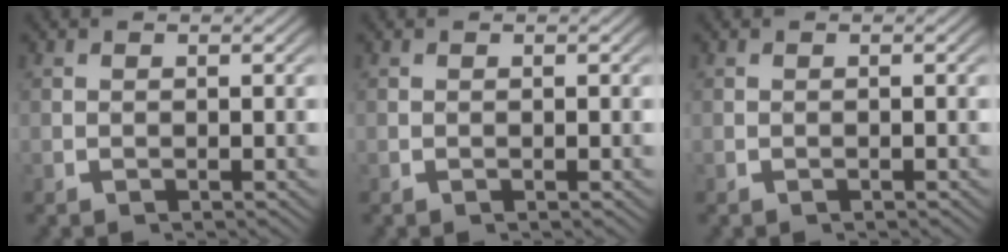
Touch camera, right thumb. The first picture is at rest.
{"total": 0.0}
{"total": 0.0}